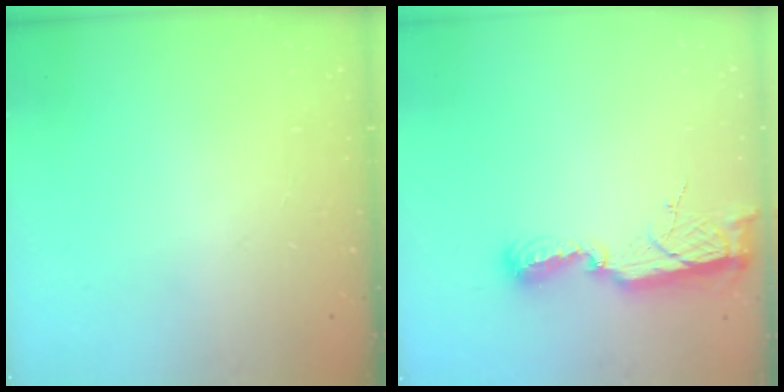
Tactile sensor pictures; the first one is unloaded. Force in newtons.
{"total": 8.4, "press": 8.4, "slide": 0.5}